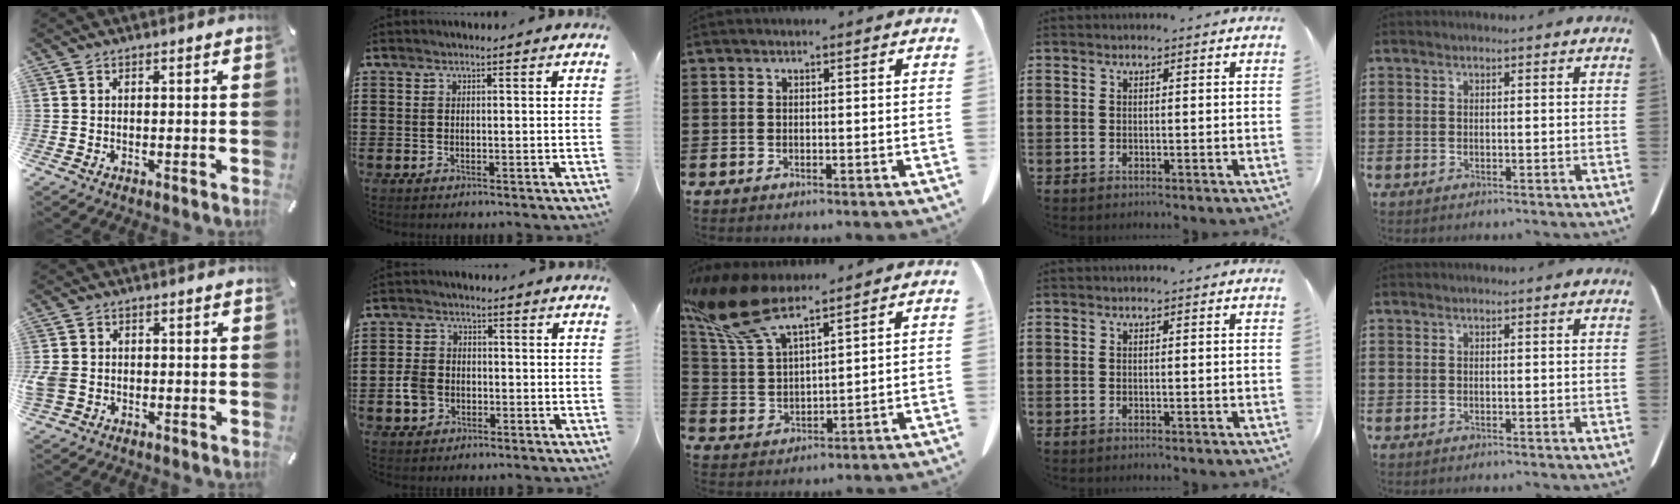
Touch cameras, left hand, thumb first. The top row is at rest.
{"thumb": {"total": 4.0, "force": [-0.8, 3.3, 2.1], "torque": [-0.055, 0.000, -0.017]}, "index": {"total": 4.1, "force": [-1.3, 3.4, 1.9], "torque": [-0.054, 0.003, -0.030]}, "middle": {"total": 12.4, "force": [8.6, 4.2, 7.9], "torque": [-0.197, -0.025, 0.156]}}